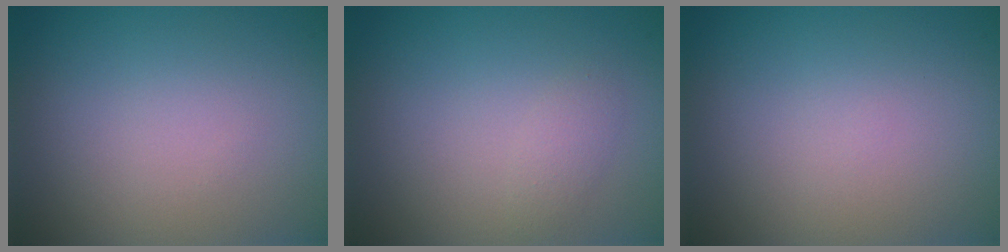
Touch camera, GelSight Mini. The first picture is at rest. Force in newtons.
{"total": 1.1, "press": 1.1, "slide": 0.0}
{"total": 0.0}